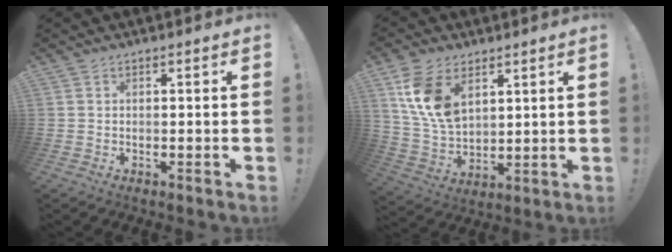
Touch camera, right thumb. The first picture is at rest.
{"total": 13.9, "force": [6.8, 8.7, 8.5], "torque": [-0.161, -0.028, 0.131]}